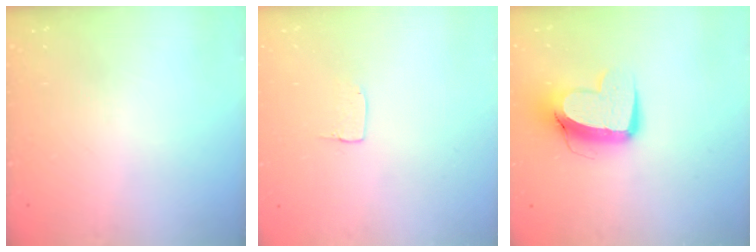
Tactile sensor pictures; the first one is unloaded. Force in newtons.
{"total": 3.9, "press": 3.9, "slide": 0.1}
{"total": 13.0, "press": 12.9, "slide": 1.7}